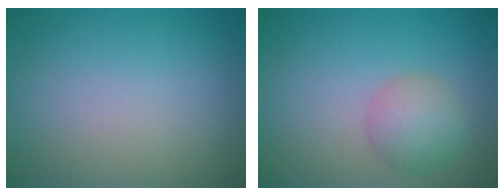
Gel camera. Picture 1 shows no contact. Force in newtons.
{"total": 3.3, "press": 3.3, "slide": 0.0}